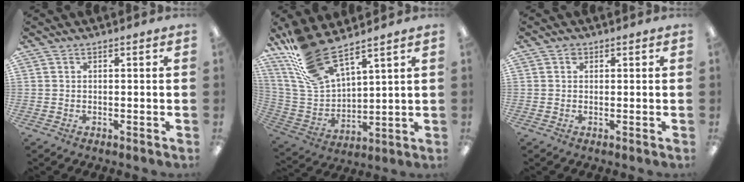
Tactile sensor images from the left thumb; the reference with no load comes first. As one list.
[{"total": 16.0, "force": [12.6, 5.0, 8.5], "torque": [-0.218, -0.064, 0.230]}, {"total": 1.2, "force": [0.6, 0.9, 0.5], "torque": [-0.011, 0.004, 0.010]}]